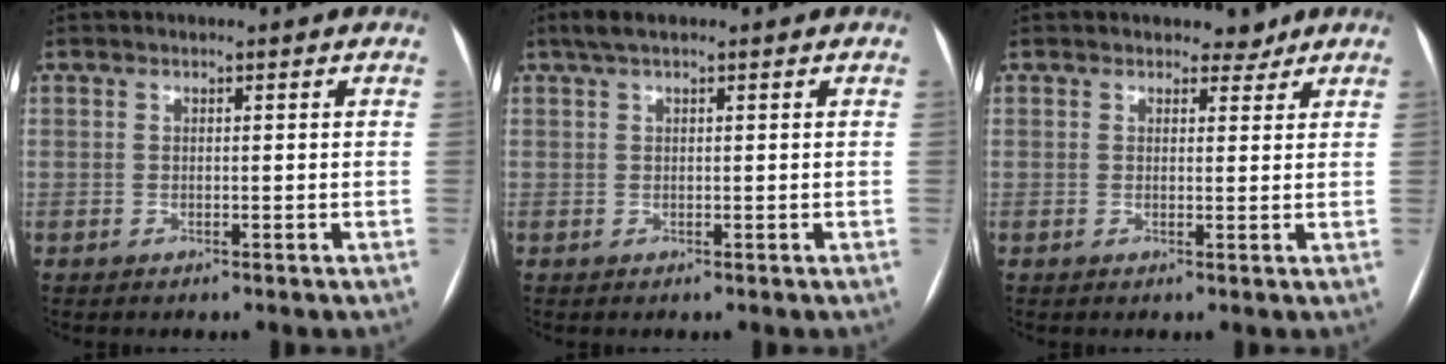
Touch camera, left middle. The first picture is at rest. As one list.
[{"total": 2.5, "force": [1.7, 0.6, 1.8], "torque": [-0.041, 0.021, 0.032]}, {"total": 2.3, "force": [1.8, 1.3, 0.4], "torque": [0.002, -0.001, 0.020]}]